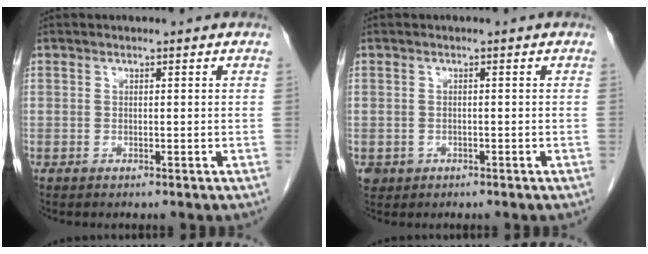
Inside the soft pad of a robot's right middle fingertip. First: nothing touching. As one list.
[{"total": 1.9, "force": [-0.8, 1.7, 0.3], "torque": [-0.007, 0.003, -0.009]}]